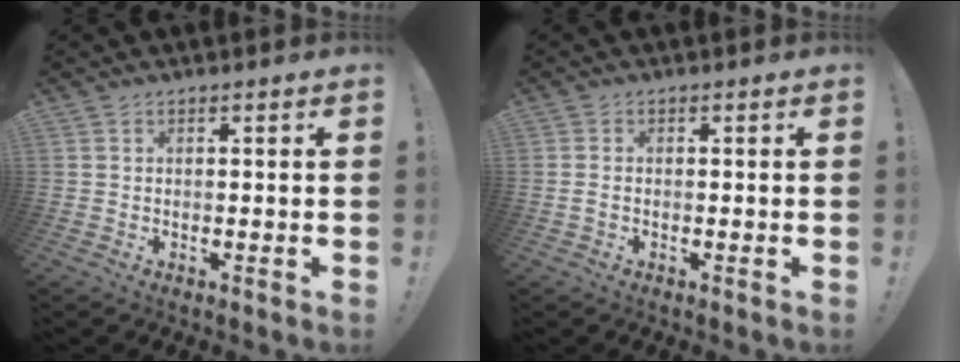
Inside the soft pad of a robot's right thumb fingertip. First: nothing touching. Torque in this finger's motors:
{"motor_torque": [-0.10, -0.05, 0.12, 0.02, 0.05]}